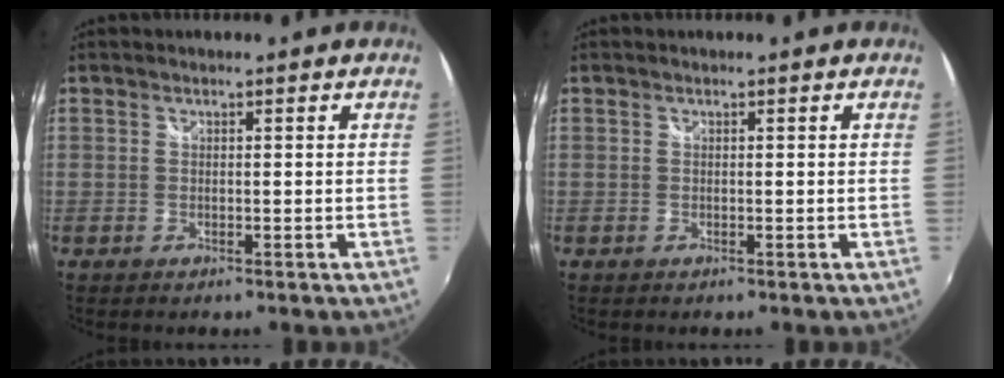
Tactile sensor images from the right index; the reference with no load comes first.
{"total": 0.0}